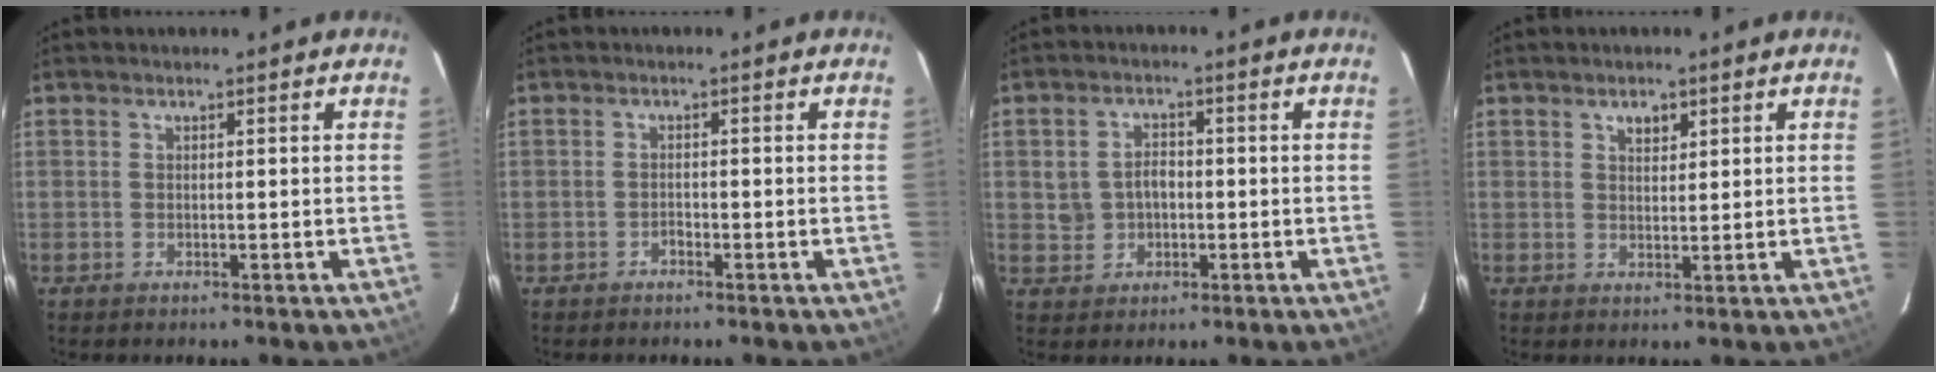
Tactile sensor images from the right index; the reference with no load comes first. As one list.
[{"total": 0.9, "force": [-0.8, 0.4, 0.2], "torque": [-0.004, 0.002, -0.014]}, {"total": 4.4, "force": [-0.2, 3.8, 2.2], "torque": [-0.043, 0.012, 0.003]}, {"total": 2.4, "force": [1.4, 1.4, 1.3], "torque": [-0.018, 0.006, 0.024]}]